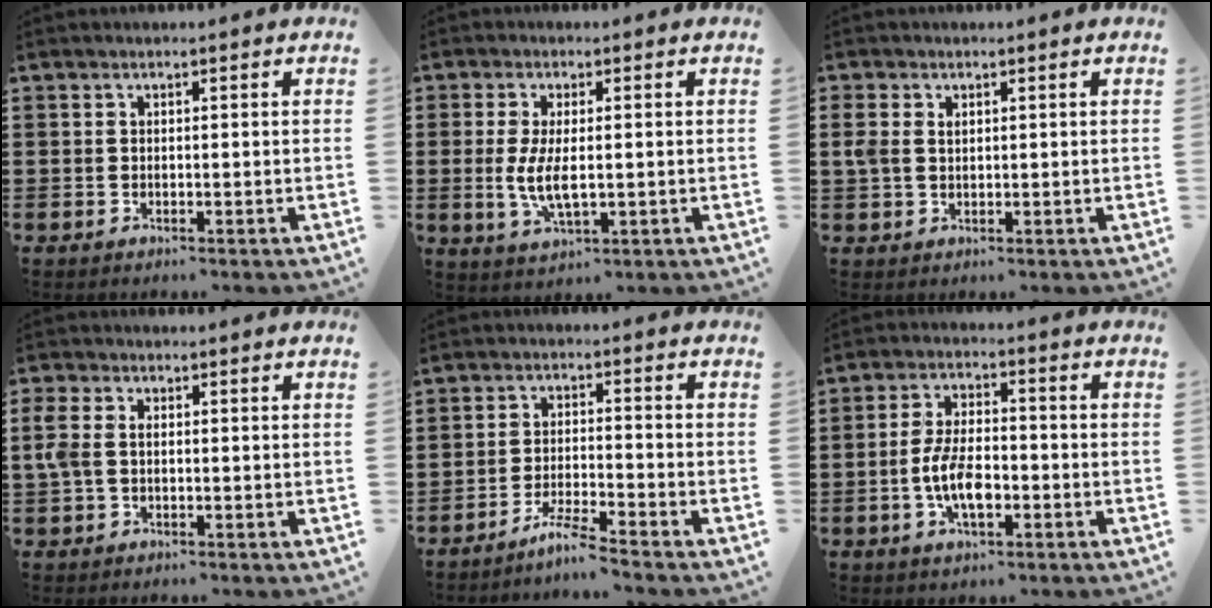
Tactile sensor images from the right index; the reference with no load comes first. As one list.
[{"total": 5.6, "force": [-0.2, 2.0, 5.2], "torque": [-0.115, -0.004, -0.010]}, {"total": 1.9, "force": [0.7, 1.3, 1.2], "torque": [-0.026, 0.008, 0.013]}, {"total": 3.0, "force": [0.0, 2.0, 2.2], "torque": [-0.062, 0.002, -0.006]}, {"total": 4.5, "force": [-4.0, -0.5, 1.9], "torque": [-0.048, -0.010, -0.081]}, {"total": 7.3, "force": [-2.1, 3.3, 6.1], "torque": [-0.131, 0.003, -0.042]}]